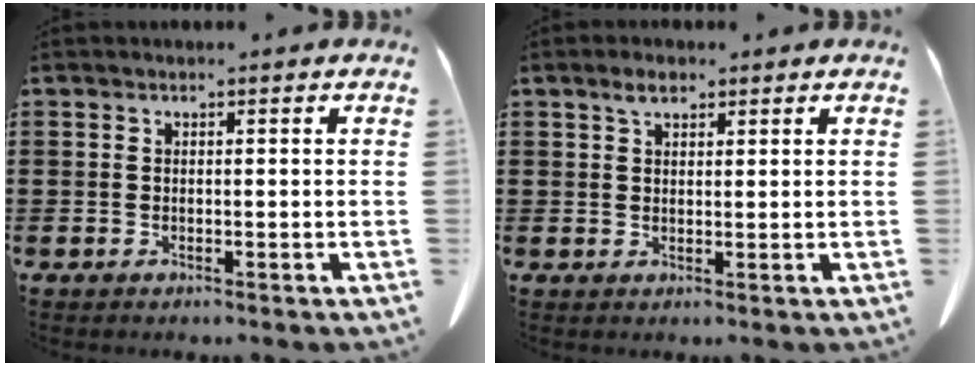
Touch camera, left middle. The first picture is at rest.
{"total": 2.6, "force": [1.8, 1.0, 1.5], "torque": [-0.024, 0.003, 0.030]}